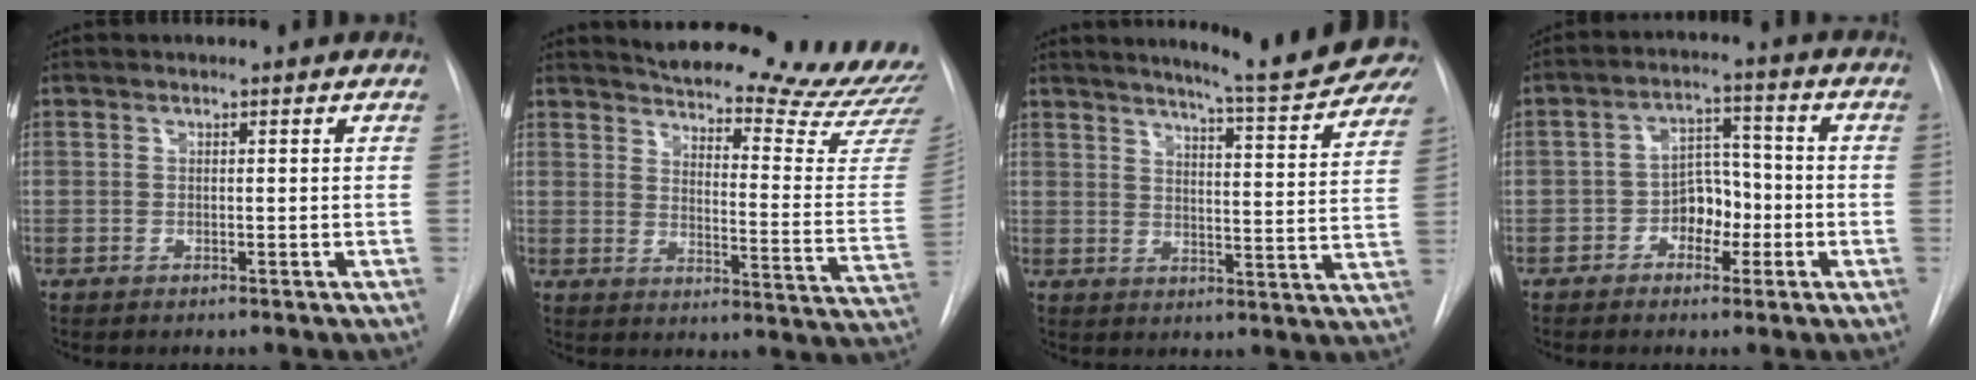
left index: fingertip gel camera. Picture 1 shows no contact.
{"total": 28.2, "force": [26.1, 3.0, 10.2], "torque": [-0.141, -0.143, 0.306]}
{"total": 15.8, "force": [14.6, 0.0, 6.2], "torque": [-0.089, -0.051, 0.175]}
{"total": 5.7, "force": [-2.1, 3.7, 3.8], "torque": [-0.058, 0.021, -0.038]}